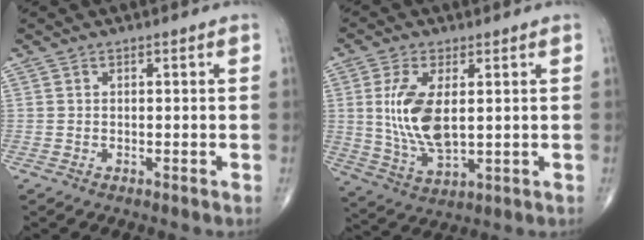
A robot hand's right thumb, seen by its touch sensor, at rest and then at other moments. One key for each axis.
{"total": 11.5, "fx": 1.6, "fy": 5.3, "fz": 10.0, "tx": -0.205, "ty": -0.016, "tz": 0.042}